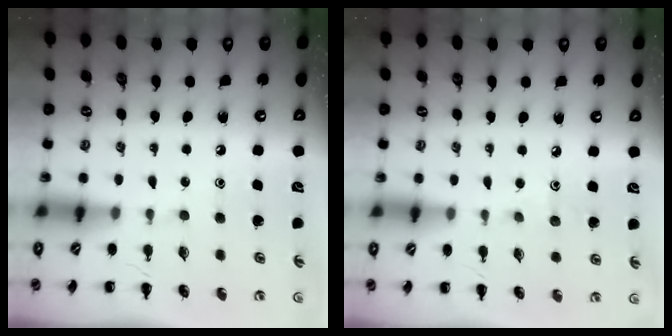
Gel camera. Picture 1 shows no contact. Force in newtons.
{"total": 2.9, "press": 2.7, "slide": 1.2}